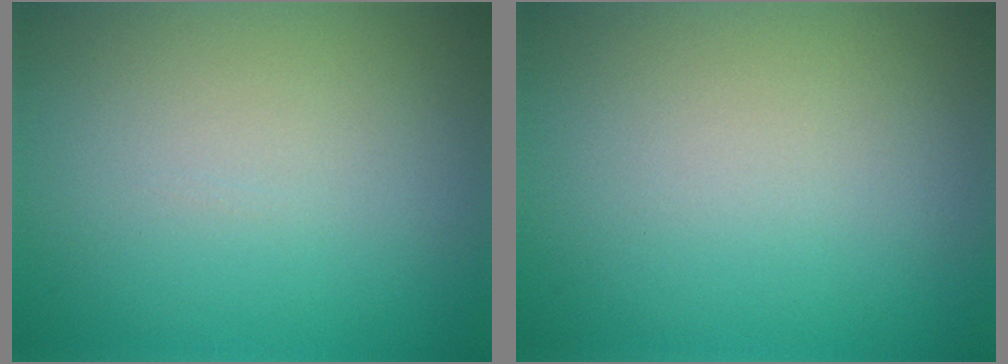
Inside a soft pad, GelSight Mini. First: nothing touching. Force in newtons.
{"total": 0.0}